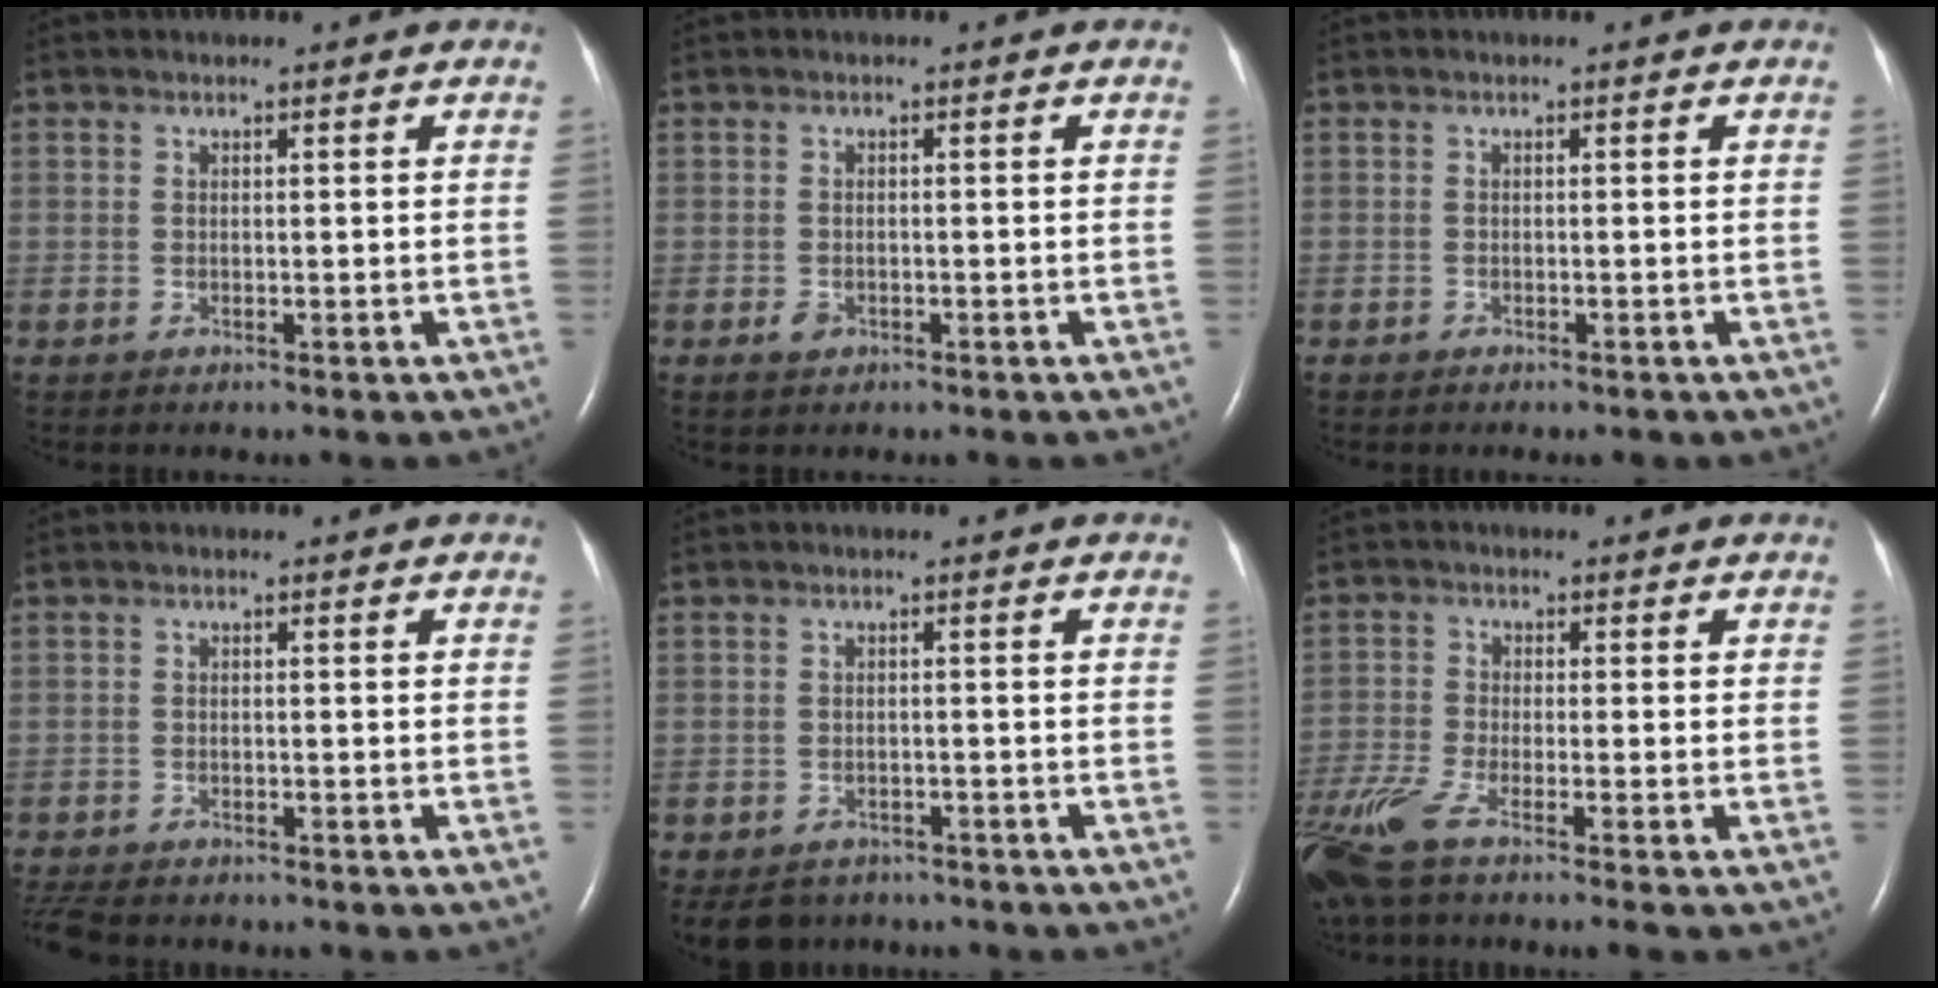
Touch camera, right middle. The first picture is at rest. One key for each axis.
{"total": 1.3, "fx": -0.7, "fy": 0.9, "fz": 0.6, "tx": -0.014, "ty": 0.001, "tz": -0.008}
{"total": 1.2, "fx": -1.0, "fy": 0.5, "fz": 0.4, "tx": -0.008, "ty": -0.002, "tz": -0.012}
{"total": 5.9, "fx": -5.3, "fy": 1.6, "fz": 2.1, "tx": -0.038, "ty": -0.013, "tz": -0.088}
{"total": 6.1, "fx": -5.1, "fy": 3.2, "fz": 0.7, "tx": -0.007, "ty": 0.000, "tz": -0.070}
{"total": 8.5, "fx": -6.3, "fy": 0.3, "fz": 5.7, "tx": -0.125, "ty": -0.023, "tz": -0.121}